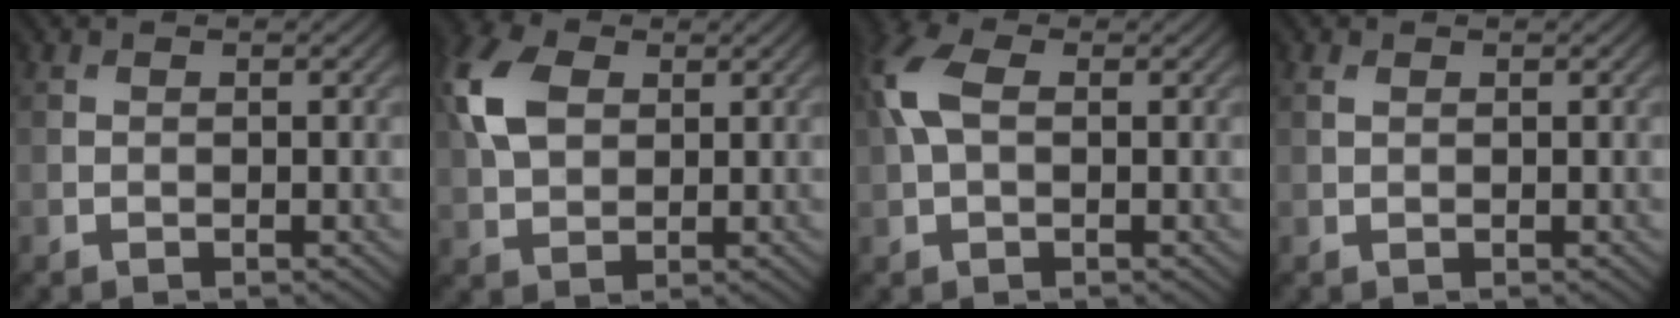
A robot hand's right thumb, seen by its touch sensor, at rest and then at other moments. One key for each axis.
{"total": 7.3, "fx": 2.1, "fy": 4.9, "fz": 5.0, "tx": -0.132, "ty": 0.014, "tz": 0.036}
{"total": 5.4, "fx": 1.0, "fy": 3.1, "fz": 4.3, "tx": -0.112, "ty": 0.018, "tz": 0.012}
{"total": 0.8, "fx": 0.4, "fy": 0.4, "fz": 0.5, "tx": -0.016, "ty": 0.001, "tz": 0.007}